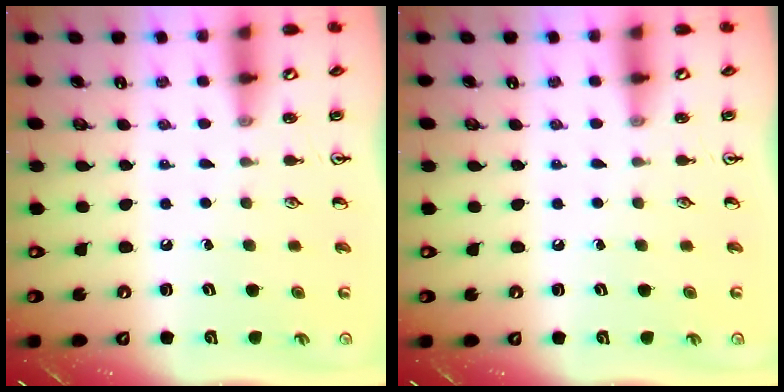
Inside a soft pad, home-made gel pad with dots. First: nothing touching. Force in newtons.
{"total": 0.0}